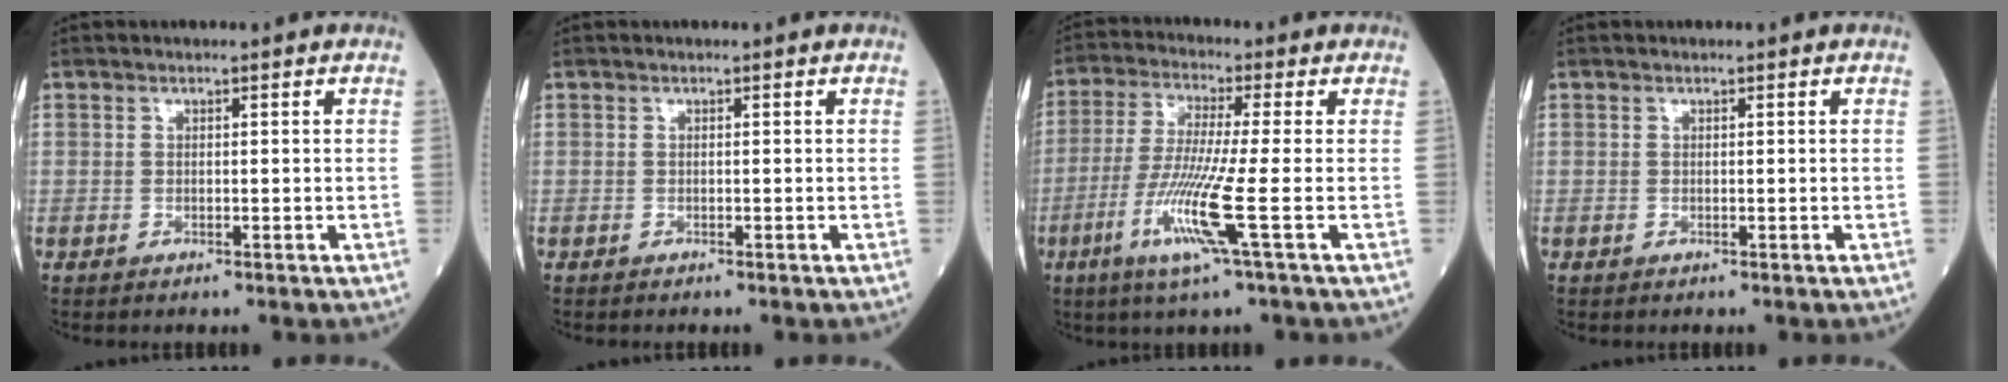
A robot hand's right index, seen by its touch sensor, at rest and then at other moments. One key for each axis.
{"total": 0.0}
{"total": 10.0, "fx": -3.6, "fy": -1.4, "fz": 9.3, "tx": -0.193, "ty": -0.026, "tz": -0.076}
{"total": 0.0}